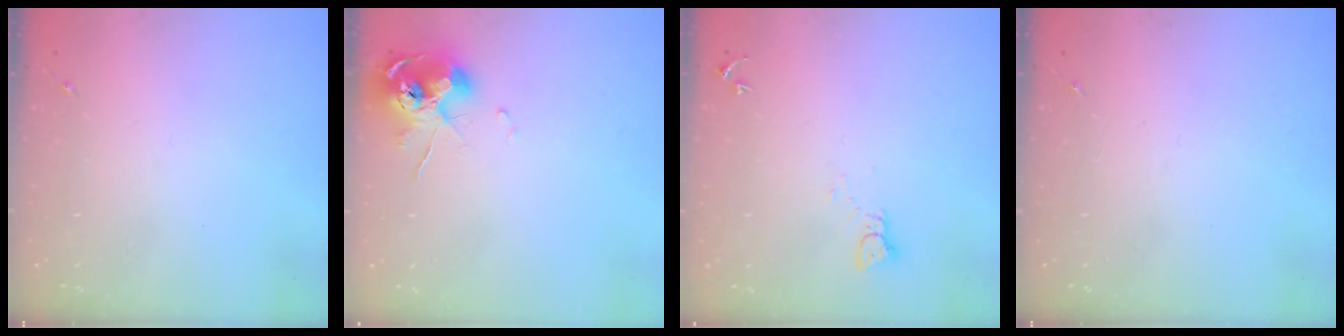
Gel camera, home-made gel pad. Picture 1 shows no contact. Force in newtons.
{"total": 10.3, "press": 10.2, "slide": 1.5}
{"total": 2.4, "press": 2.4, "slide": 0.2}
{"total": 0.0}